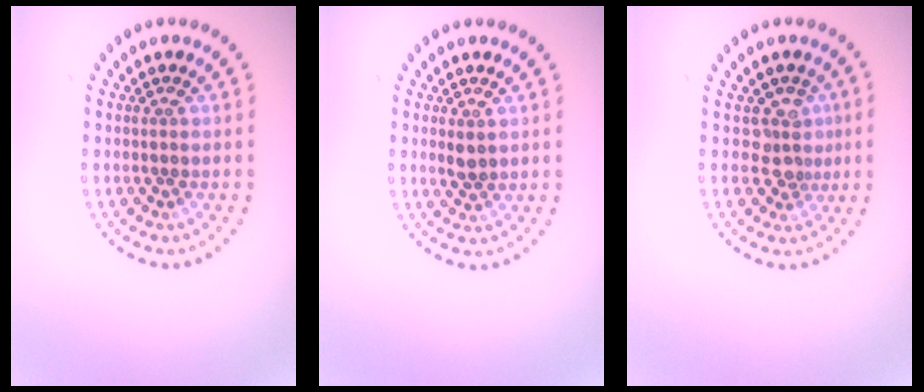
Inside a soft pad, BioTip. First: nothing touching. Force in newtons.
{"total": 1.2, "press": 1.2, "slide": 0.3}
{"total": 2.3, "press": 1.9, "slide": 1.4}